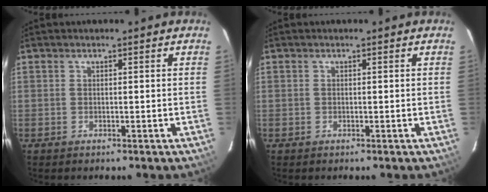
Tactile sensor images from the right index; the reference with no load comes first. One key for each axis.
{"total": 0.0}